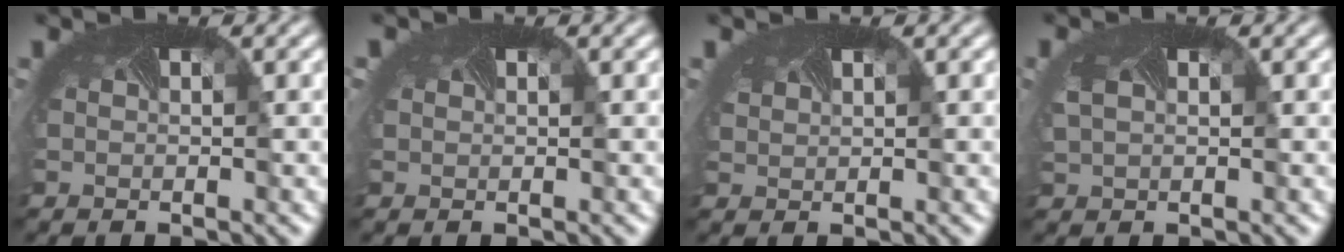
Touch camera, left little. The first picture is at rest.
{"total": 0.6, "force": [0.3, 0.5, 0.2], "torque": [-0.012, 0.003, 0.006]}
{"total": 0.7, "force": [0.6, 0.3, -0.2], "torque": [-0.016, -0.009, 0.018]}
{"total": 1.4, "force": [0.3, 1.0, 0.9], "torque": [-0.043, -0.007, 0.021]}